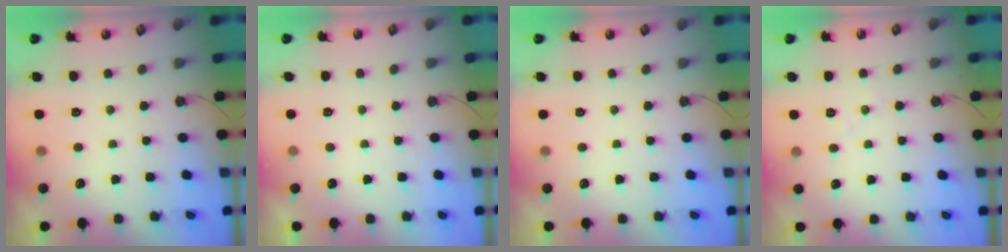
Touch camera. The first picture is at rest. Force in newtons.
{"total": 2.7, "press": 2.7, "slide": 0.4}
{"total": 0.0}
{"total": 4.4, "press": 4.3, "slide": 0.7}